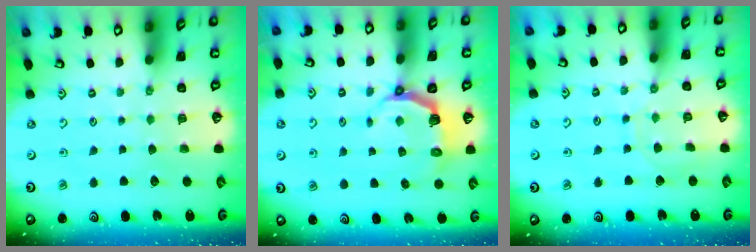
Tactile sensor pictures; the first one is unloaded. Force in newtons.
{"total": 4.9, "press": 3.5, "slide": 3.4}
{"total": 6.8, "press": 6.7, "slide": 0.7}